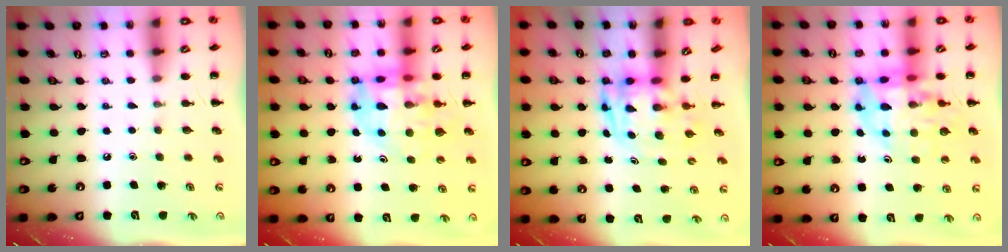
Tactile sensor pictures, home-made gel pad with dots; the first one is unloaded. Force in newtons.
{"total": 13.0, "press": 12.5, "slide": 3.7}
{"total": 3.3, "press": 3.3, "slide": 0.7}
{"total": 11.9, "press": 11.4, "slide": 3.5}